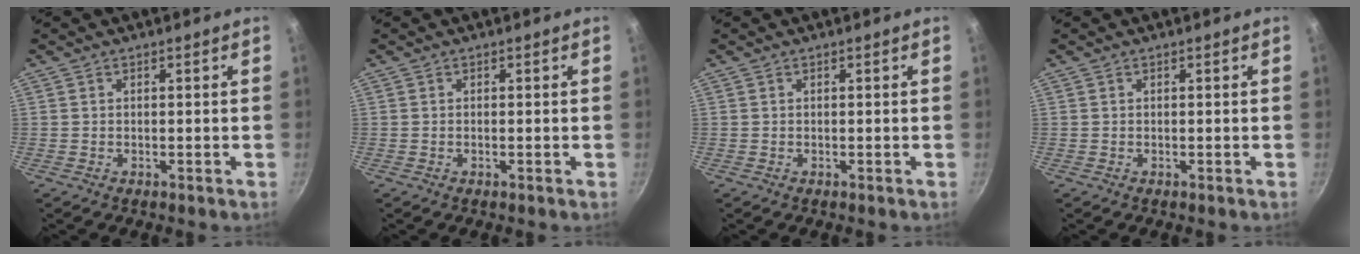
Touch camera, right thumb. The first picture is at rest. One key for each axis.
{"total": 0.0}
{"total": 0.0}
{"total": 0.0}